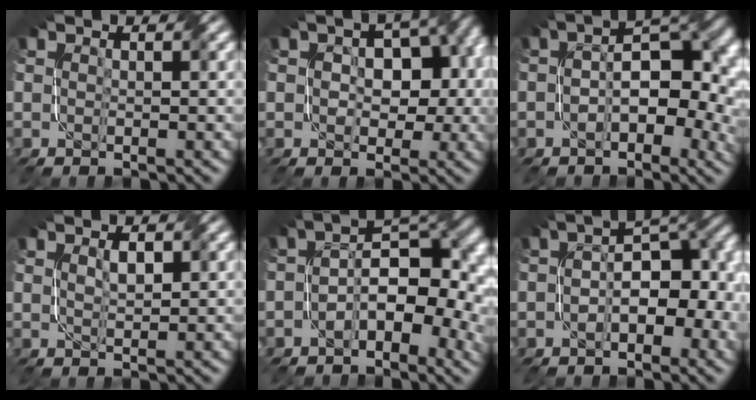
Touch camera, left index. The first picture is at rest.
{"total": 7.2, "force": [-0.2, 4.7, 5.5], "torque": [-0.051, 0.012, 0.005]}
{"total": 7.9, "force": [-1.1, 4.2, 6.6], "torque": [-0.085, 0.011, -0.024]}
{"total": 0.7, "force": [0.6, -0.2, 0.3], "torque": [-0.011, 0.001, 0.016]}
{"total": 8.0, "force": [-1.7, 4.2, 6.5], "torque": [-0.085, 0.013, -0.035]}
{"total": 8.2, "force": [-1.4, 4.3, 6.9], "torque": [-0.091, 0.017, -0.029]}